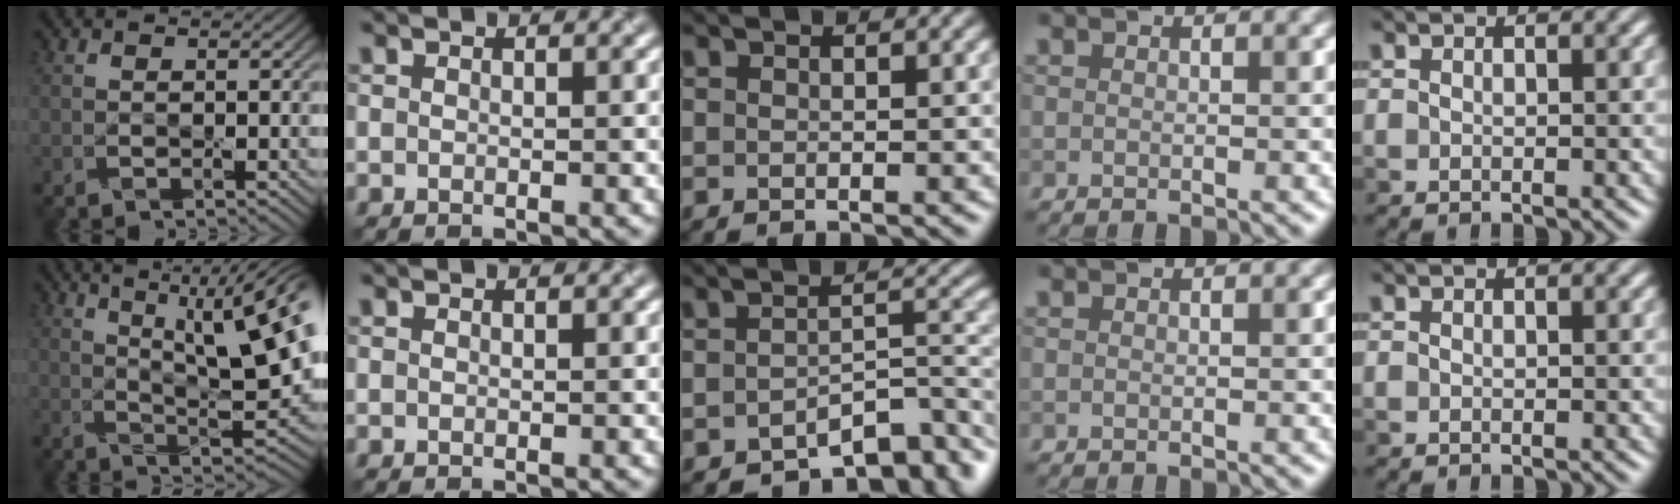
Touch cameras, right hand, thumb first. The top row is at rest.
{"thumb": {"total": 13.9, "force": [4.7, 4.3, 12.3], "torque": [-0.190, 0.023, 0.067]}, "middle": {"total": 6.6, "force": [-4.9, 2.7, 3.6], "torque": [-0.030, -0.008, -0.069]}}